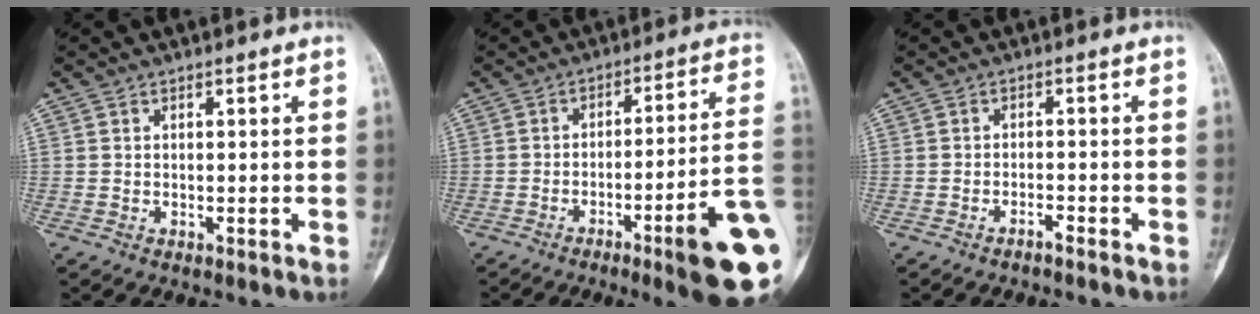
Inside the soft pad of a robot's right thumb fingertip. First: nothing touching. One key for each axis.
{"total": 17.2, "fx": -6.6, "fy": 1.6, "fz": 15.8, "tx": -0.166, "ty": 0.026, "tz": -0.093}
{"total": 1.6, "fx": -1.4, "fy": 0.0, "fz": 0.6, "tx": -0.017, "ty": 0.015, "tz": -0.025}